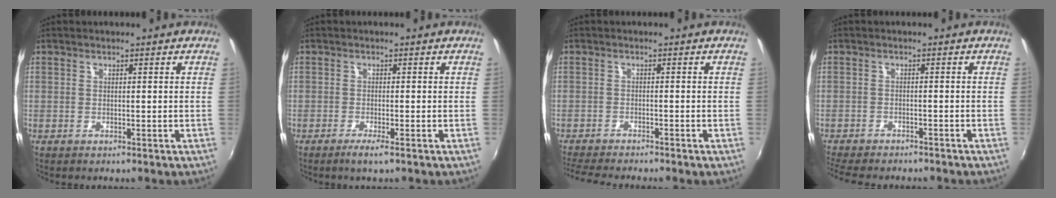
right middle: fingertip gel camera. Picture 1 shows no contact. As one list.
[{"total": 2.2, "force": [-1.5, -0.1, 1.7], "torque": [-0.037, -0.009, -0.030]}, {"total": 6.3, "force": [-5.9, 0.0, 2.3], "torque": [-0.062, -0.023, -0.100]}, {"total": 8.9, "force": [-7.9, 1.9, 3.5], "torque": [-0.089, -0.024, -0.125]}]